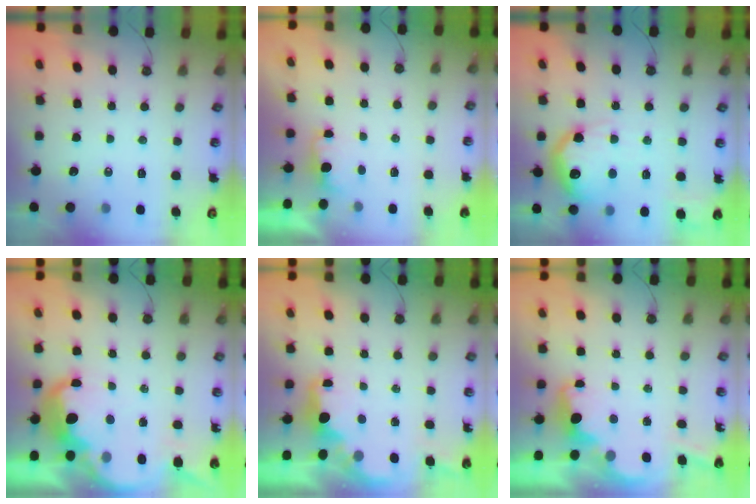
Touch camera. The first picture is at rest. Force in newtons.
{"total": 1.4, "press": 1.2, "slide": 0.8}
{"total": 17.1, "press": 17.1, "slide": 0.7}
{"total": 11.4, "press": 11.4, "slide": 0.8}
{"total": 2.2, "press": 2.0, "slide": 0.8}
{"total": 3.5, "press": 3.4, "slide": 0.7}